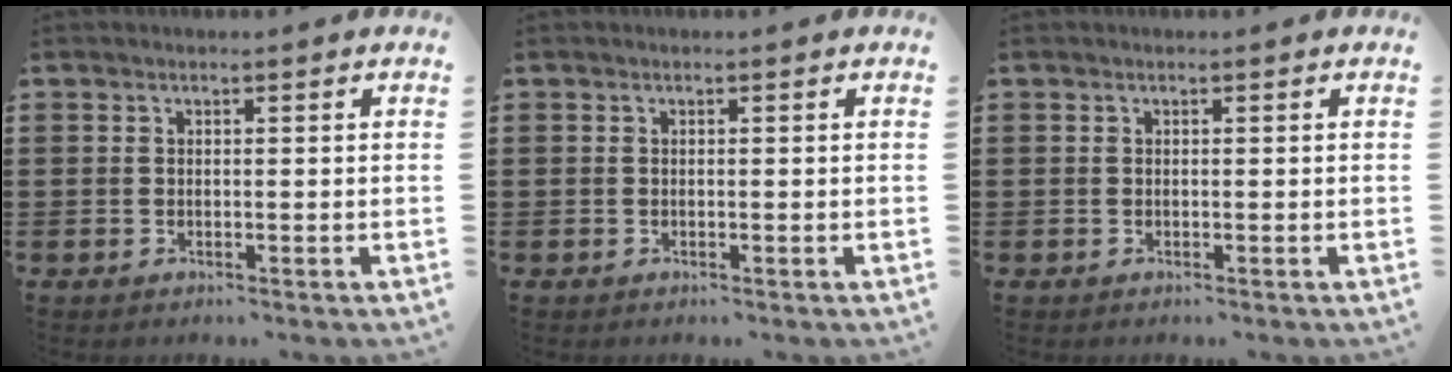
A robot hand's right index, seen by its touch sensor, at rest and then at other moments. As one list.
[{"total": 0.0}, {"total": 0.0}]